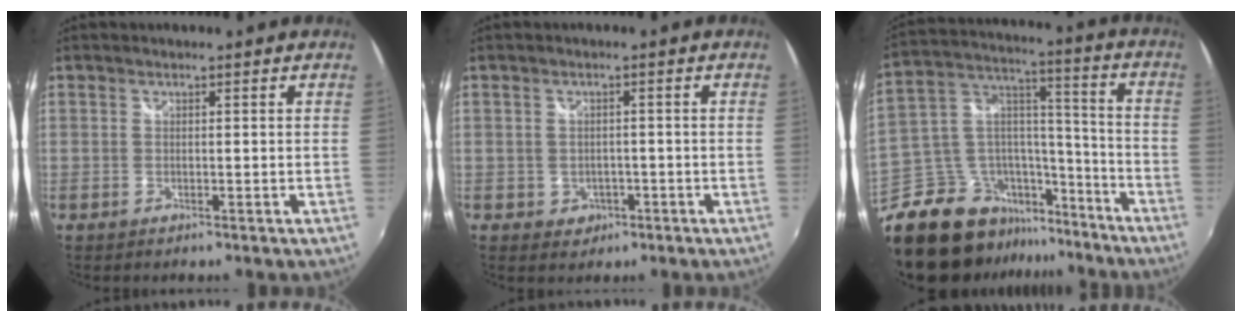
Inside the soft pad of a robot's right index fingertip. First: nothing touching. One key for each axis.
{"total": 3.3, "fx": -1.2, "fy": 2.9, "fz": 0.8, "tx": -0.022, "ty": 0.002, "tz": -0.010}
{"total": 21.4, "fx": -16.9, "fy": 10.6, "fz": 7.8, "tx": -0.169, "ty": 0.044, "tz": -0.267}